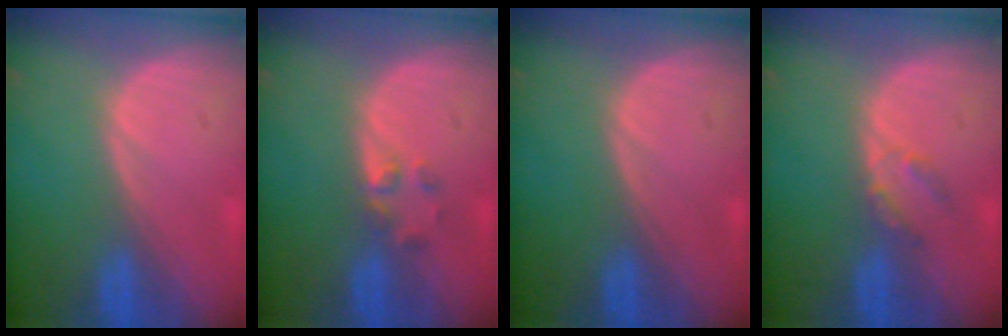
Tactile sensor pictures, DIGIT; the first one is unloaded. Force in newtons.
{"total": 2.0, "press": 1.9, "slide": 0.8}
{"total": 0.0}
{"total": 2.2, "press": 2.1, "slide": 0.4}